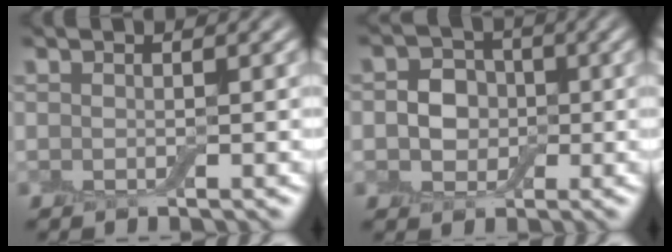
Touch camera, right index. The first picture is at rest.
{"total": 3.8, "force": [-0.1, 3.2, 2.0], "torque": [-0.022, 0.000, -0.016]}